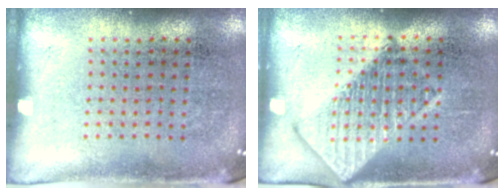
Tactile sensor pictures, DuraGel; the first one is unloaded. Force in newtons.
{"total": 2.8, "press": 2.8, "slide": 0.4}